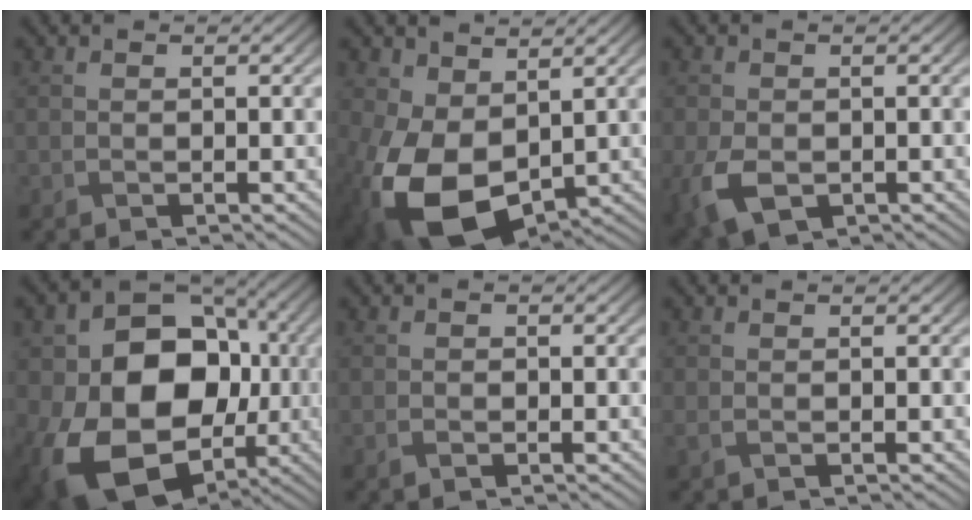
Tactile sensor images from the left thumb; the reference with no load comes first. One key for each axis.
{"total": 13.0, "fx": -1.0, "fy": 8.7, "fz": 9.5, "tx": -0.244, "ty": -0.038, "tz": -0.006}
{"total": 5.4, "fx": -1.8, "fy": 3.7, "fz": 3.5, "tx": -0.095, "ty": -0.023, "tz": -0.031}
{"total": 21.2, "fx": -4.1, "fy": 16.5, "fz": 12.7, "tx": -0.219, "ty": -0.050, "tz": -0.075}
{"total": 1.1, "fx": -0.5, "fy": 0.8, "fz": 0.6, "tx": -0.012, "ty": -0.002, "tz": -0.009}
{"total": 0.8, "fx": -0.2, "fy": 0.5, "fz": 0.6, "tx": -0.020, "ty": -0.002, "tz": -0.003}